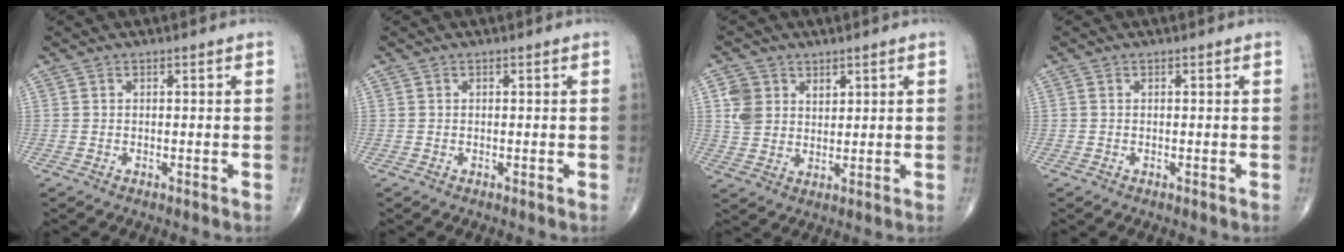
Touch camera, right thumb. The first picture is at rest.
{"total": 0.0}
{"total": 5.9, "force": [2.5, 4.8, 2.4], "torque": [-0.024, -0.013, 0.051]}
{"total": 0.0}